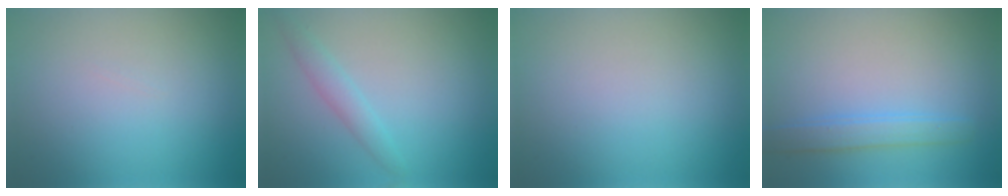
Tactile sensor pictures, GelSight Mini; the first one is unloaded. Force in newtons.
{"total": 1.8, "press": 1.8, "slide": 0.1}
{"total": 0.0}
{"total": 2.3, "press": 2.3, "slide": 0.2}